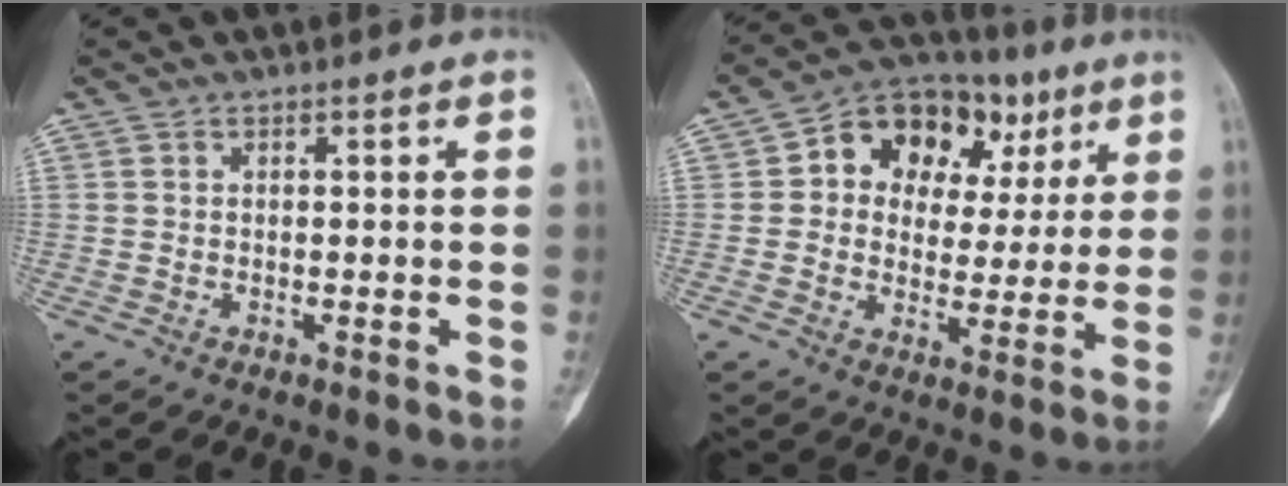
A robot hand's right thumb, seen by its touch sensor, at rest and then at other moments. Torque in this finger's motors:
{"motor_torque": [1.01, 1.24, 0.38, -0.21, 0.05]}